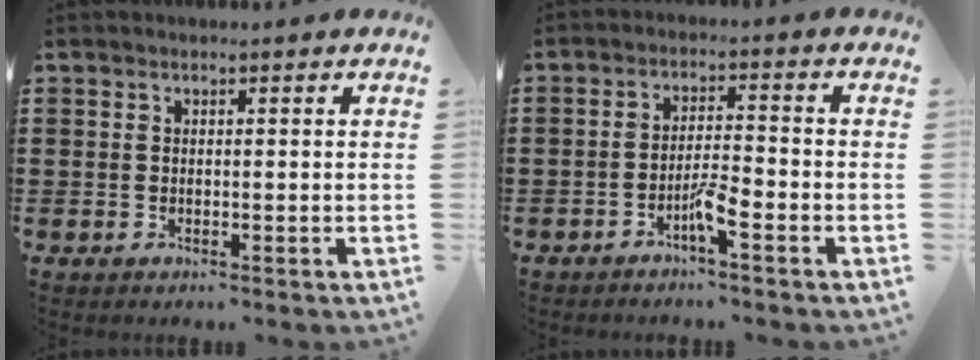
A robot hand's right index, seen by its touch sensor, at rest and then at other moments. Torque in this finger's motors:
{"motor_torque": [0.11, 0.01, 0.28, 0.07]}